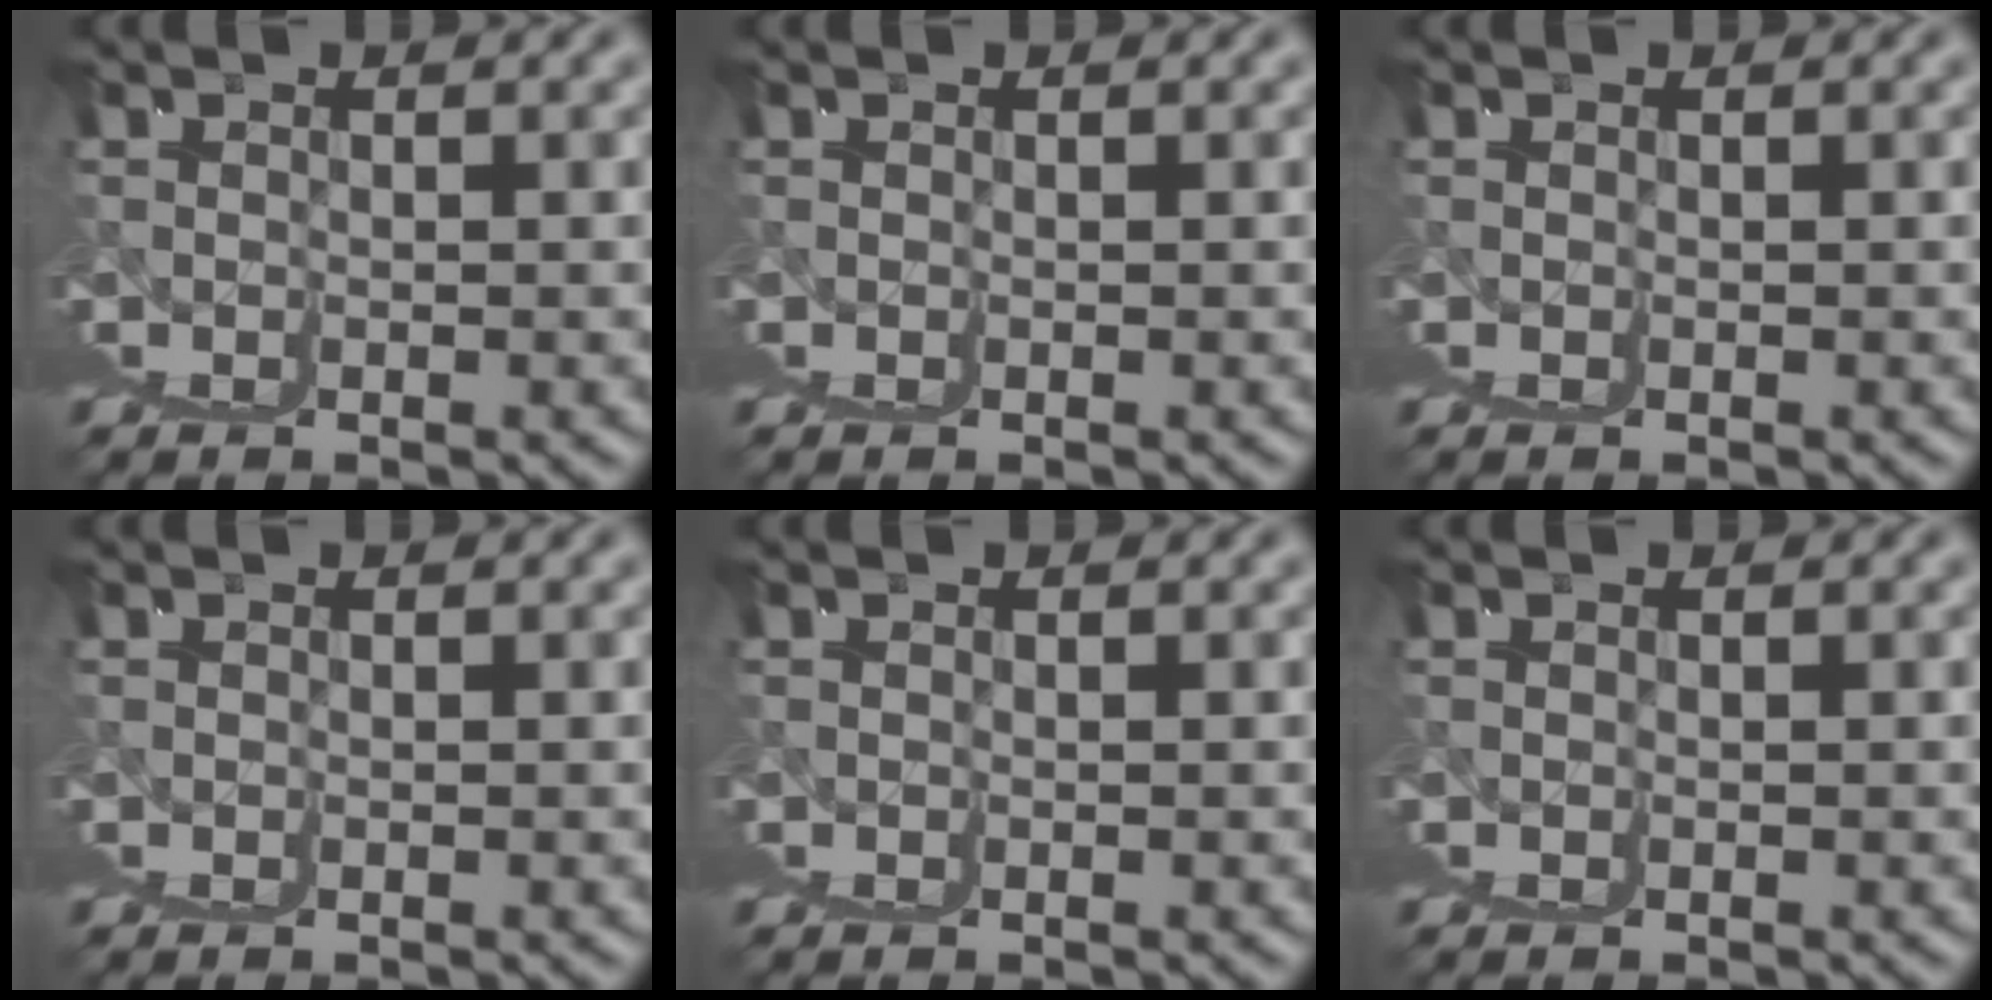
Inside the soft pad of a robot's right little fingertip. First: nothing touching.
{"total": 0.0}
{"total": 0.0}
{"total": 0.0}
{"total": 0.0}
{"total": 0.0}